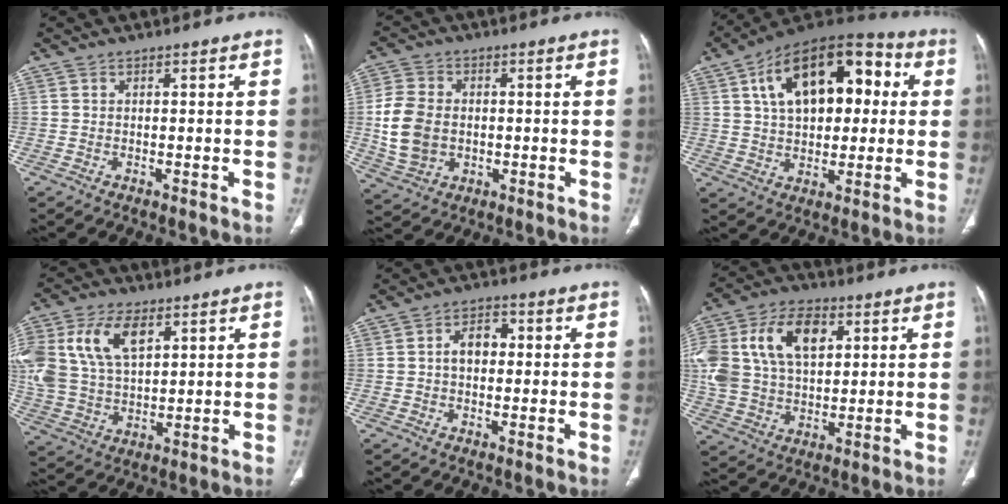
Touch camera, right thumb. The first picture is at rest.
{"total": 10.6, "force": [-0.4, 8.0, 6.9], "torque": [-0.132, 0.004, -0.002]}
{"total": 21.4, "force": [5.2, 12.2, 16.8], "torque": [-0.225, 0.025, 0.072]}
{"total": 18.6, "force": [6.8, 11.3, 13.1], "torque": [-0.291, 0.000, 0.132]}
{"total": 5.0, "force": [0.3, 3.4, 3.6], "torque": [-0.049, 0.016, -0.001]}
{"total": 22.3, "force": [6.7, 14.6, 15.6], "torque": [-0.338, 0.027, 0.125]}